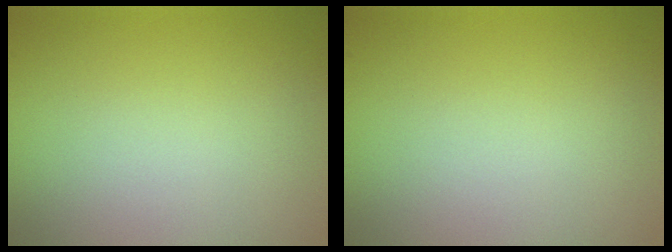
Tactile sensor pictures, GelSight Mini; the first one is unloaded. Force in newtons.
{"total": 0.0}